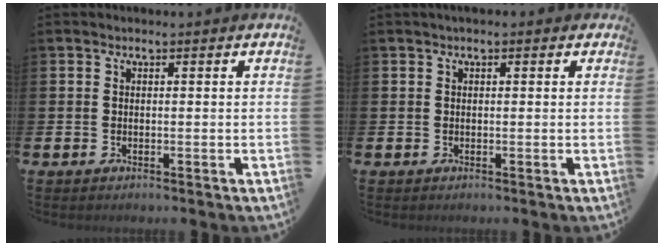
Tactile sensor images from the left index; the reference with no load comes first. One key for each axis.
{"total": 0.6, "fx": 0.3, "fy": 0.4, "fz": 0.4, "tx": -0.006, "ty": 0.007, "tz": 0.003}